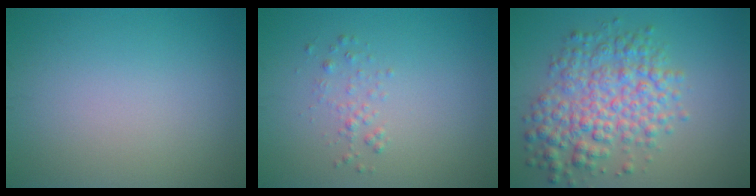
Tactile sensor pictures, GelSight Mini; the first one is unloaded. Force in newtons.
{"total": 1.0, "press": 1.0, "slide": 0.1}
{"total": 6.3, "press": 6.3, "slide": 0.1}